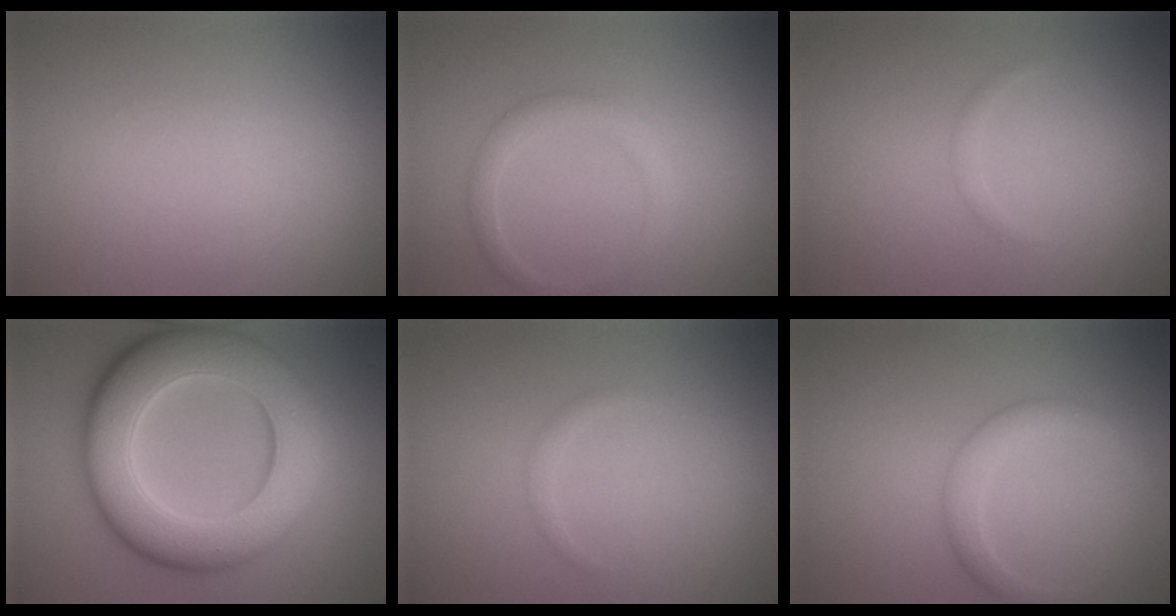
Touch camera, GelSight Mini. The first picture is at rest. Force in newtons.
{"total": 1.9, "press": 1.9, "slide": 0.1}
{"total": 0.5, "press": 0.5, "slide": 0.0}
{"total": 11.8, "press": 11.8, "slide": 0.2}
{"total": 0.6, "press": 0.6, "slide": 0.1}
{"total": 2.3, "press": 2.3, "slide": 0.0}